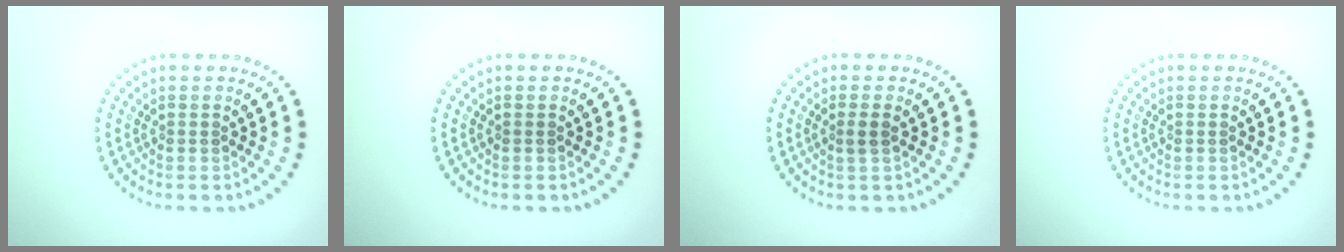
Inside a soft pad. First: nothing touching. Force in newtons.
{"total": 0.0}
{"total": 1.1, "press": 0.9, "slide": 0.7}
{"total": 0.0}